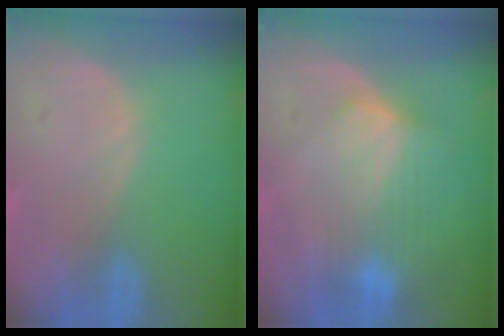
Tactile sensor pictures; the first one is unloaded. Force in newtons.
{"total": 7.2, "press": 6.4, "slide": 3.1}